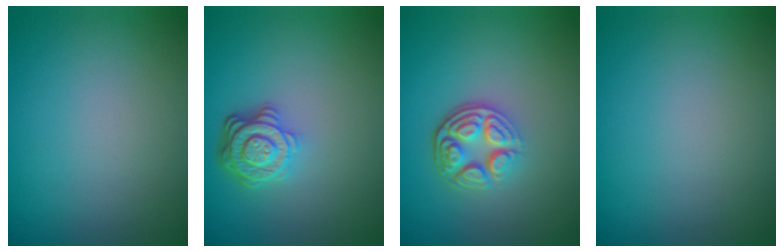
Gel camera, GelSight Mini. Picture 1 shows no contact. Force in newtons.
{"total": 4.0, "press": 3.2, "slide": 2.4}
{"total": 4.8, "press": 3.5, "slide": 3.3}
{"total": 0.0}